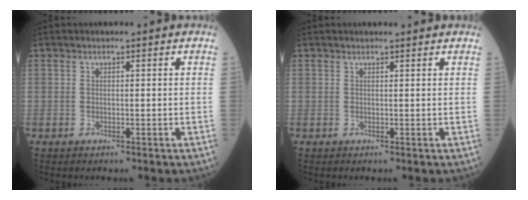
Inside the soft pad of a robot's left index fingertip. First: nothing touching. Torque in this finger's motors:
{"motor_torque": [-0.07, -0.01, -0.20, 0.00]}